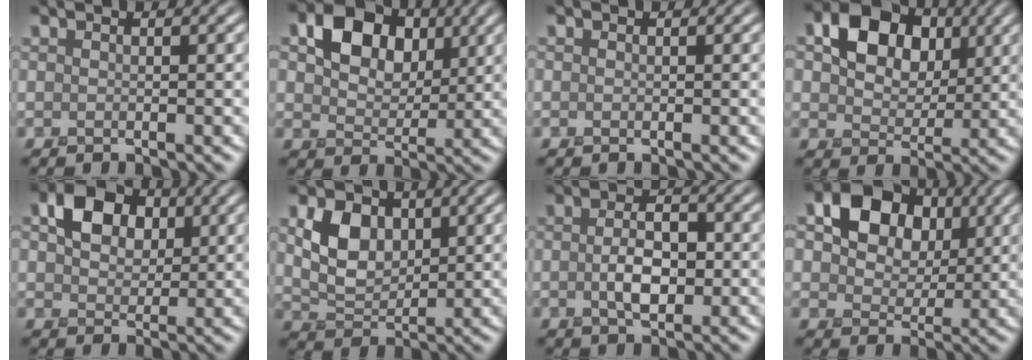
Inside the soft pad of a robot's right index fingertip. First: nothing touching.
{"total": 6.8, "force": [2.0, 5.0, 4.1], "torque": [-0.079, -0.009, 0.020]}
{"total": 0.0}
{"total": 7.7, "force": [2.0, 5.8, 4.6], "torque": [-0.094, -0.008, 0.023]}
{"total": 5.0, "force": [1.3, 3.8, 2.9], "torque": [-0.064, 0.000, 0.013]}
{"total": 4.5, "force": [1.0, 3.2, 3.0], "torque": [-0.061, -0.008, 0.017]}
{"total": 3.9, "force": [-0.5, 2.2, 3.1], "torque": [-0.064, -0.004, -0.012]}
{"total": 10.6, "force": [3.2, 8.3, 5.7], "torque": [-0.104, 0.023, 0.041]}